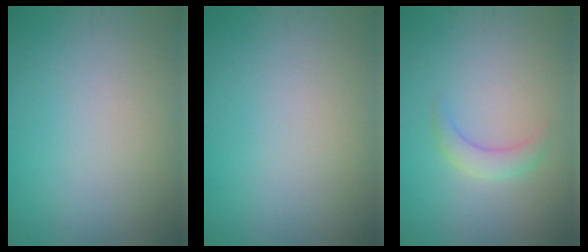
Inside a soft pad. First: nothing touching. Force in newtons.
{"total": 0.0}
{"total": 1.9, "press": 1.9, "slide": 0.1}